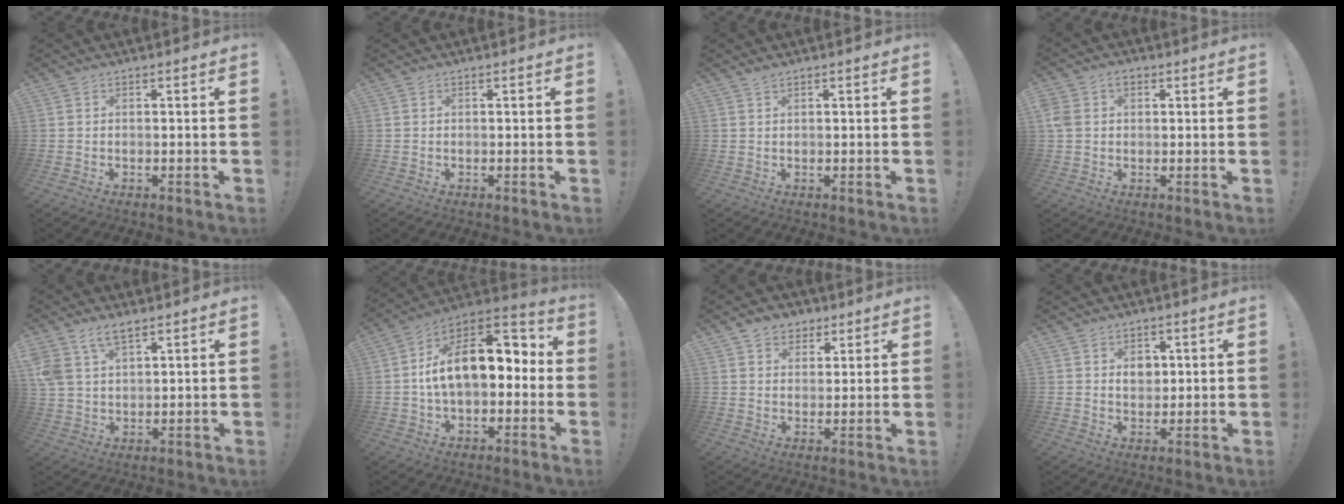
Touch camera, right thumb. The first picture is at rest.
{"total": 0.0}
{"total": 1.2, "force": [1.1, 0.2, 0.4], "torque": [-0.008, 0.001, 0.021]}
{"total": 5.4, "force": [1.5, 4.2, 3.1], "torque": [-0.060, 0.002, 0.030]}
{"total": 7.7, "force": [5.0, 4.3, 4.1], "torque": [-0.075, -0.012, 0.098]}
{"total": 17.3, "force": [2.4, 9.9, 14.0], "torque": [-0.218, 0.004, 0.046]}
{"total": 6.2, "force": [3.5, 5.0, 1.2], "torque": [-0.004, -0.020, 0.066]}
{"total": 4.7, "force": [1.5, 4.0, 2.0], "torque": [-0.022, -0.004, 0.023]}